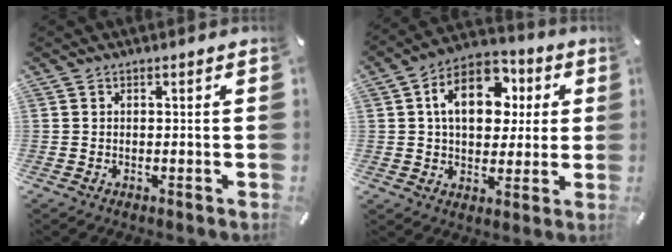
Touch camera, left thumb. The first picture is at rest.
{"total": 15.3, "force": [4.1, 10.8, 10.1], "torque": [-0.158, 0.000, 0.072]}